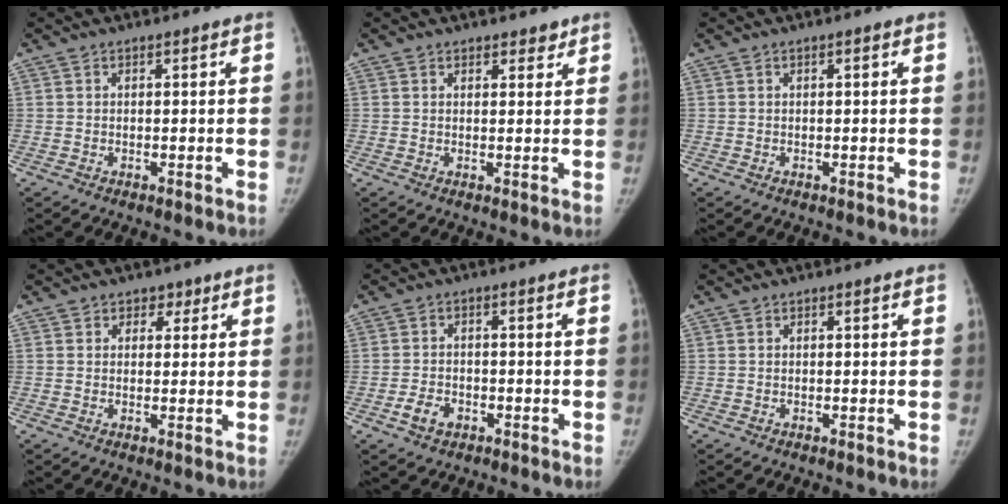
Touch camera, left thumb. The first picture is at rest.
{"total": 2.2, "force": [1.7, 1.2, 0.6], "torque": [0.011, -0.010, 0.020]}
{"total": 0.0}
{"total": 2.7, "force": [1.3, 2.3, 0.5], "torque": [0.021, -0.003, 0.011]}
{"total": 4.2, "force": [-2.1, 2.9, 2.2], "torque": [-0.036, 0.015, -0.036]}
{"total": 0.0}